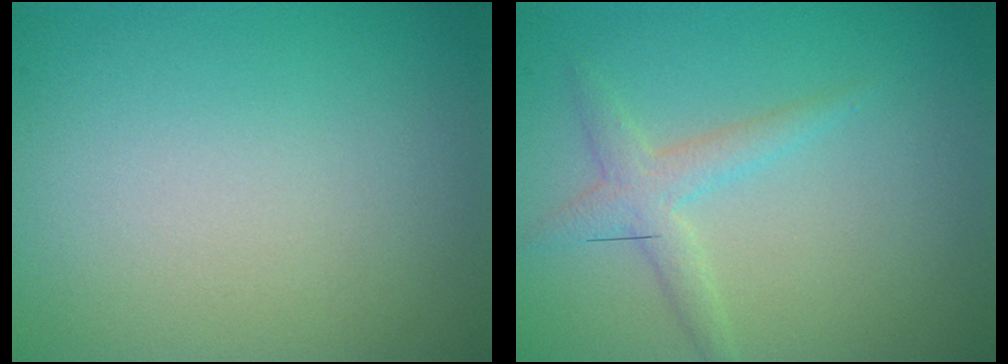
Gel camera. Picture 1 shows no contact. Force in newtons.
{"total": 2.1, "press": 2.1, "slide": 0.1}